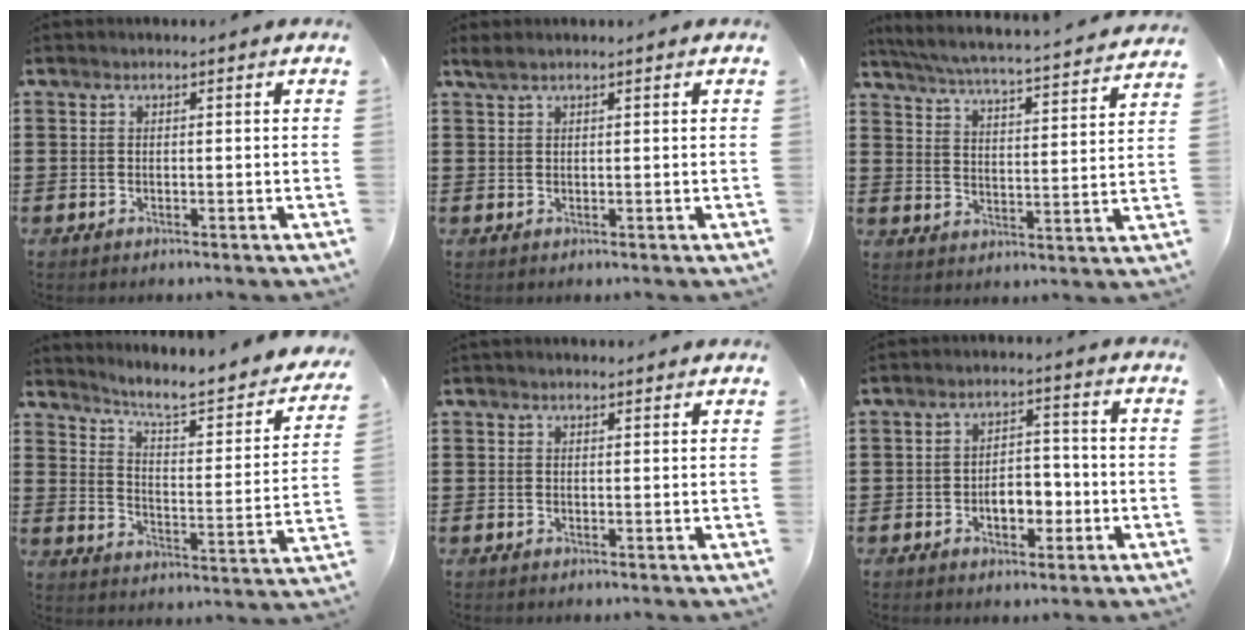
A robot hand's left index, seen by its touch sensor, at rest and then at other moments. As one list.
[{"total": 1.3, "force": [0.9, 0.1, 0.9], "torque": [-0.018, 0.000, 0.018]}, {"total": 4.7, "force": [4.3, -0.6, 1.6], "torque": [-0.053, -0.039, 0.066]}, {"total": 4.9, "force": [4.2, 0.3, 2.6], "torque": [-0.066, -0.040, 0.058]}, {"total": 0.9, "force": [0.8, 0.3, 0.1], "torque": [-0.005, 0.003, 0.015]}, {"total": 5.3, "force": [-1.5, 3.0, 4.1], "torque": [-0.066, 0.006, -0.030]}]